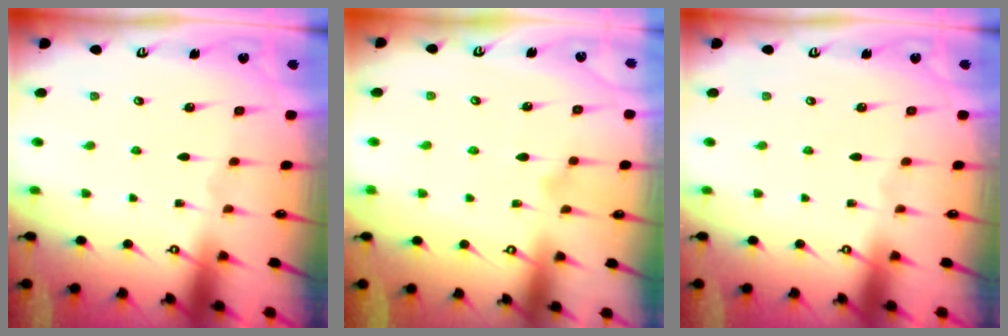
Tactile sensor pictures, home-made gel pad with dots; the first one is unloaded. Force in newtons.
{"total": 7.1, "press": 7.0, "slide": 1.1}
{"total": 0.0}